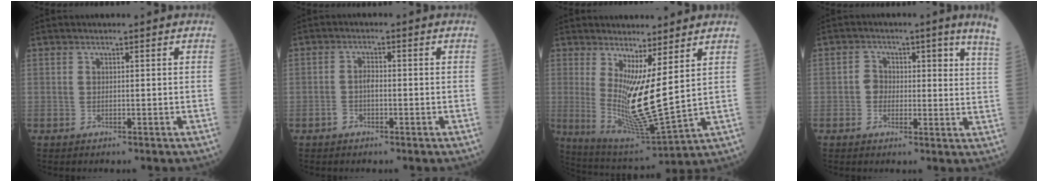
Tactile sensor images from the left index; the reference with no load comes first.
{"total": 2.1, "force": [-0.9, 1.1, 1.6], "torque": [-0.033, 0.002, -0.017]}
{"total": 10.5, "force": [2.5, 0.6, 10.2], "torque": [-0.203, -0.040, 0.056]}
{"total": 5.0, "force": [1.8, 2.4, 4.0], "torque": [-0.039, 0.001, 0.013]}